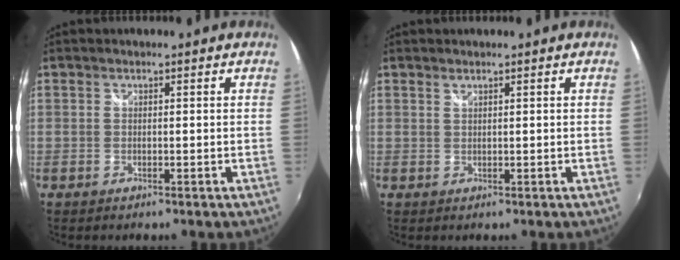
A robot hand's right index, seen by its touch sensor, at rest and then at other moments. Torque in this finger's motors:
{"motor_torque": [-0.12, 0.06, -0.03, 0.00]}